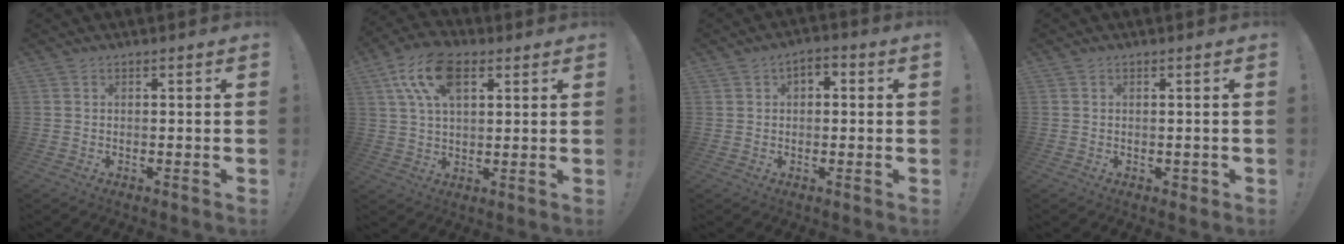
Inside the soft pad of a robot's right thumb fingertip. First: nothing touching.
{"total": 13.7, "force": [5.8, 7.5, 9.9], "torque": [-0.183, -0.008, 0.105]}
{"total": 2.5, "force": [-0.6, 1.9, 1.6], "torque": [-0.027, 0.013, -0.012]}
{"total": 1.4, "force": [-0.1, 1.2, 0.7], "torque": [-0.007, 0.002, -0.001]}